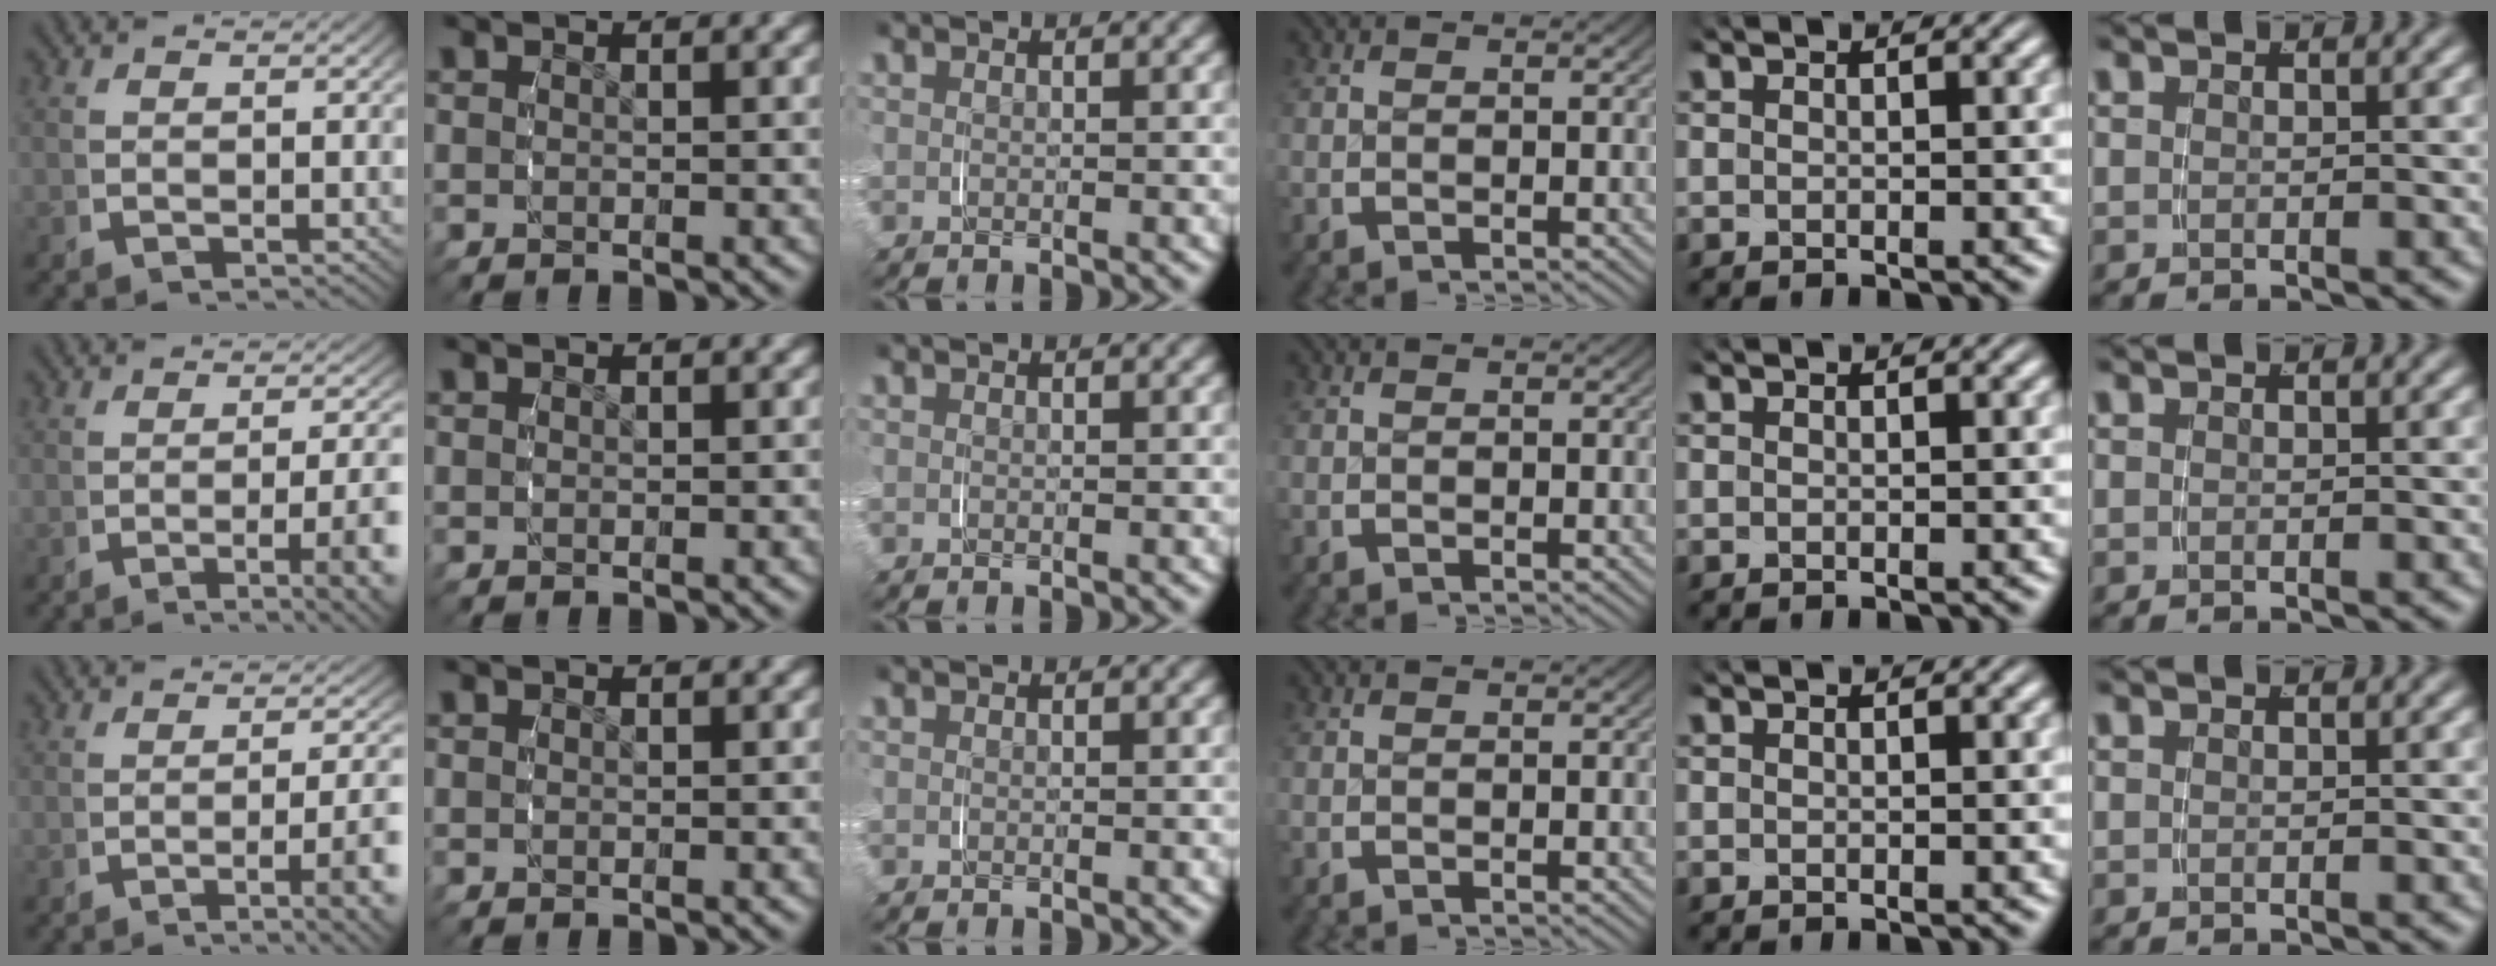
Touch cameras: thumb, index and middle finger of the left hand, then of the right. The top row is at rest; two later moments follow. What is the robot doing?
{"motion": "grasp_and_lifting", "object": "jewelry box"}